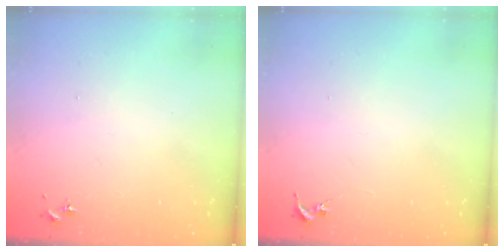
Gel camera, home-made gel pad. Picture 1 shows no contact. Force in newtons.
{"total": 0.0}